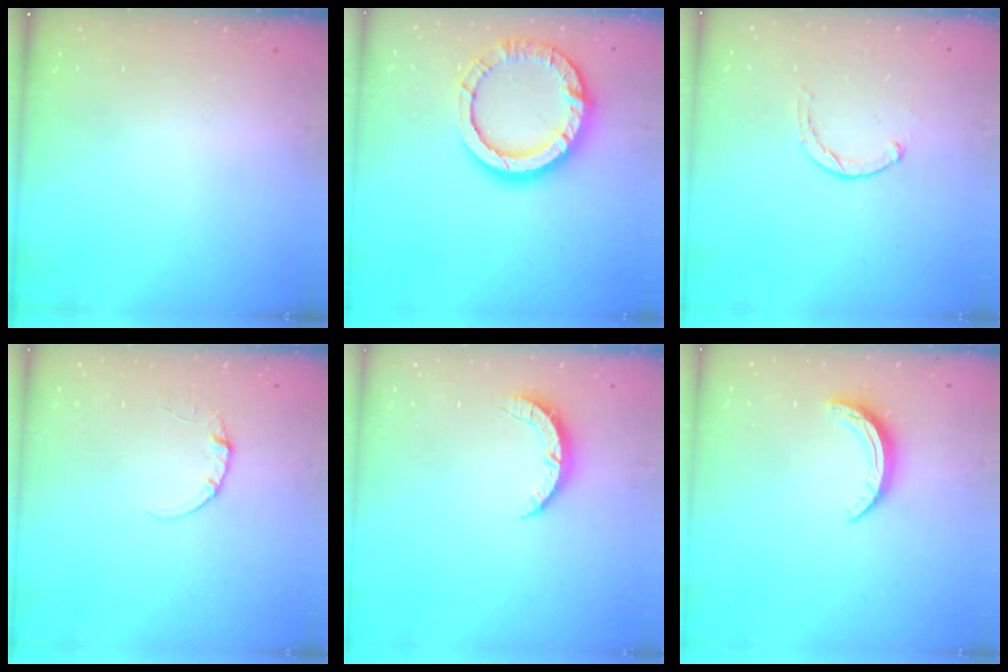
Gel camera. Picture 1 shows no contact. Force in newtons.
{"total": 16.2, "press": 16.2, "slide": 1.4}
{"total": 0.6, "press": 0.6, "slide": 0.2}
{"total": 3.3, "press": 3.3, "slide": 0.4}
{"total": 3.6, "press": 3.6, "slide": 0.4}
{"total": 6.3, "press": 6.3, "slide": 0.6}